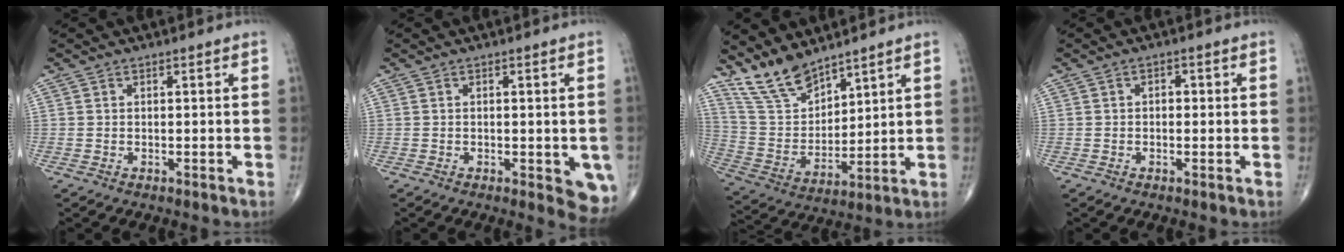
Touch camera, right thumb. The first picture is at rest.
{"total": 6.0, "force": [-1.4, 2.3, 5.3], "torque": [-0.044, -0.011, -0.015]}
{"total": 10.9, "force": [9.3, 4.0, 4.3], "torque": [-0.071, -0.056, 0.197]}
{"total": 1.4, "force": [0.0, 1.0, 1.0], "torque": [-0.001, 0.006, -0.004]}